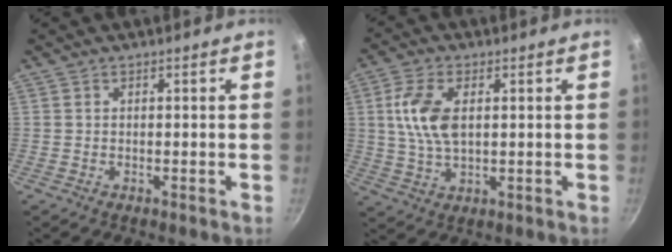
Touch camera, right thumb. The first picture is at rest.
{"total": 9.3, "force": [1.8, 5.0, 7.6], "torque": [-0.147, 0.001, 0.034]}